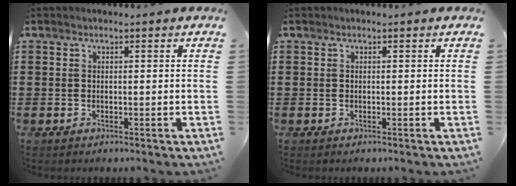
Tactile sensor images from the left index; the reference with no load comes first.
{"total": 0.0}